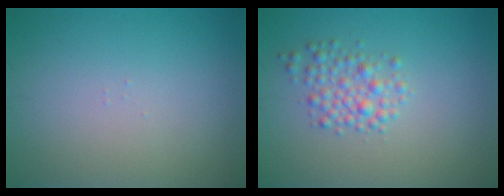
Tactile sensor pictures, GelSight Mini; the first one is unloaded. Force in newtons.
{"total": 2.6, "press": 2.6, "slide": 0.1}